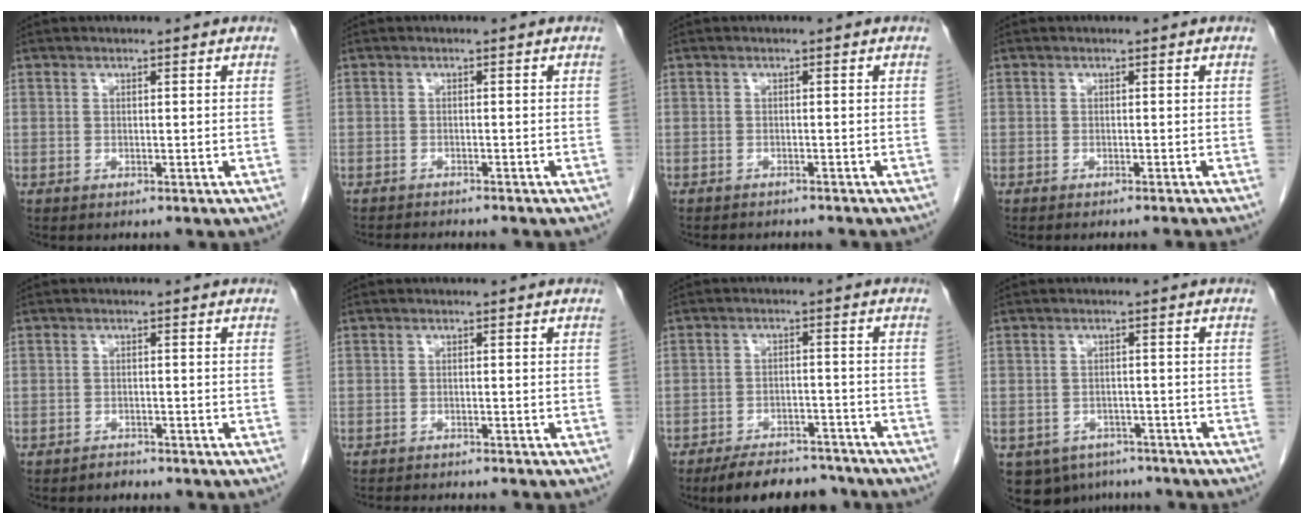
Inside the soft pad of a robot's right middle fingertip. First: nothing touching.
{"total": 4.6, "force": [-4.3, 0.2, 1.4], "torque": [-0.018, -0.012, -0.064]}
{"total": 4.4, "force": [-4.1, 1.0, 1.2], "torque": [-0.015, -0.004, -0.053]}
{"total": 3.5, "force": [-3.2, -0.6, 1.5], "torque": [-0.011, 0.000, -0.042]}
{"total": 1.1, "force": [-1.0, 0.3, -0.2], "torque": [0.000, -0.002, -0.019]}
{"total": 4.7, "force": [-4.4, 0.4, 1.5], "torque": [-0.018, -0.011, -0.063]}
{"total": 10.2, "force": [-9.1, 3.3, 3.2], "torque": [-0.037, 0.005, -0.128]}
{"total": 8.3, "force": [-5.9, 5.6, 1.9], "torque": [-0.037, 0.002, -0.075]}